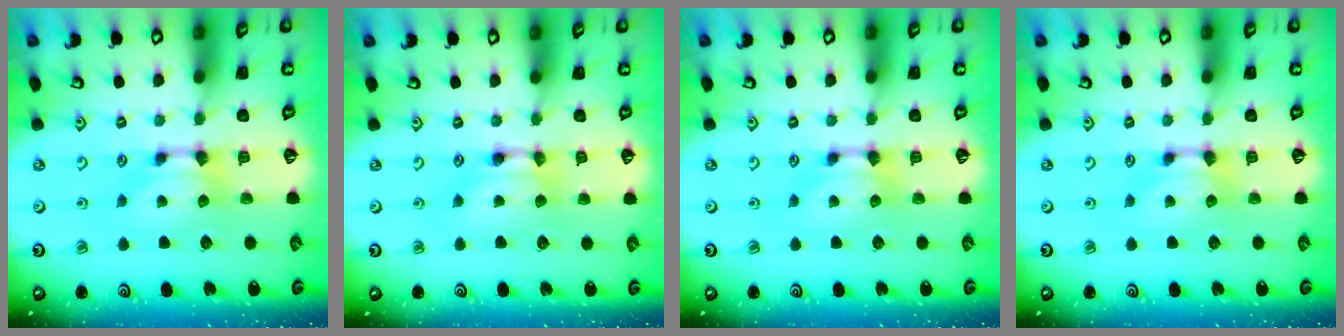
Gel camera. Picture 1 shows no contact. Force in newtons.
{"total": 1.6, "press": 1.6, "slide": 0.2}
{"total": 0.0}
{"total": 0.0}